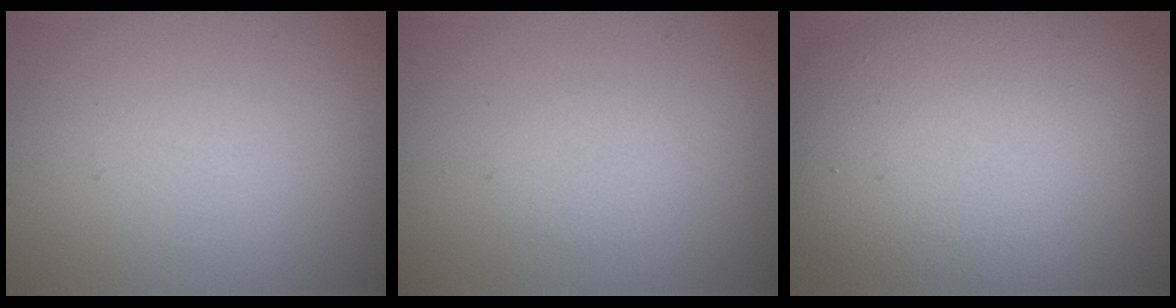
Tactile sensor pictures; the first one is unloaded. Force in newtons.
{"total": 0.9, "press": 0.9, "slide": 0.0}
{"total": 12.9, "press": 12.9, "slide": 0.8}